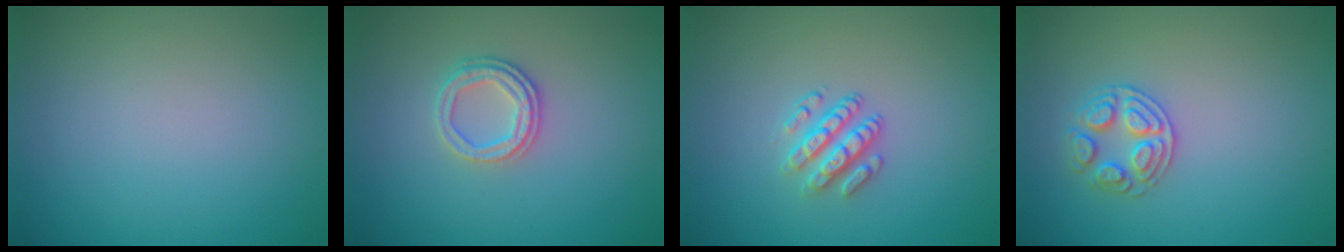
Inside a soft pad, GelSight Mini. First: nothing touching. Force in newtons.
{"total": 2.6, "press": 2.3, "slide": 1.1}
{"total": 2.9, "press": 2.4, "slide": 1.6}
{"total": 2.6, "press": 2.6, "slide": 0.4}